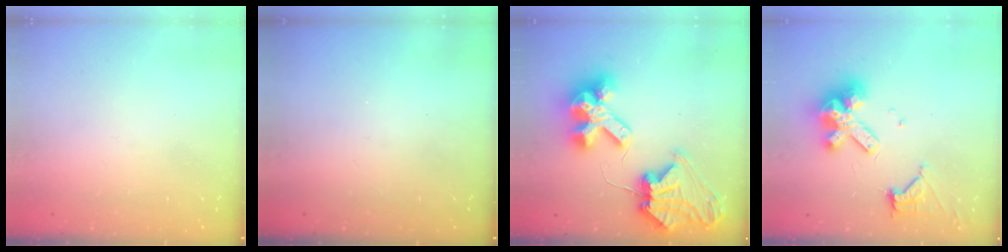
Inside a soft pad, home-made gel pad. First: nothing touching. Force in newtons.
{"total": 0.0}
{"total": 14.4, "press": 14.3, "slide": 1.6}
{"total": 13.2, "press": 13.1, "slide": 1.7}